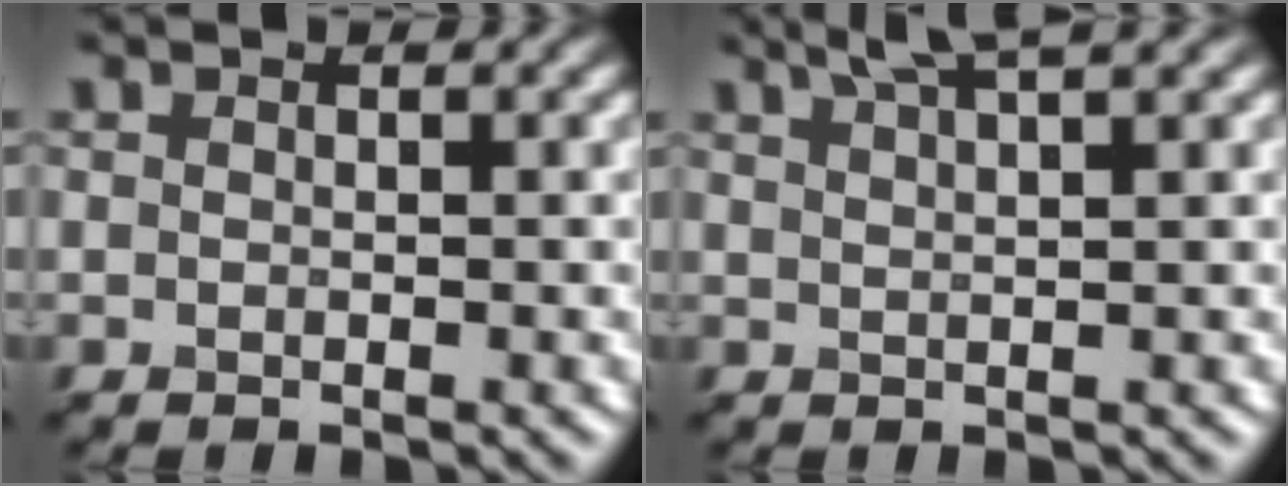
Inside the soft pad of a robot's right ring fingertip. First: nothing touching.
{"total": 4.2, "force": [3.2, 0.7, 2.7], "torque": [-0.019, 0.016, 0.034]}